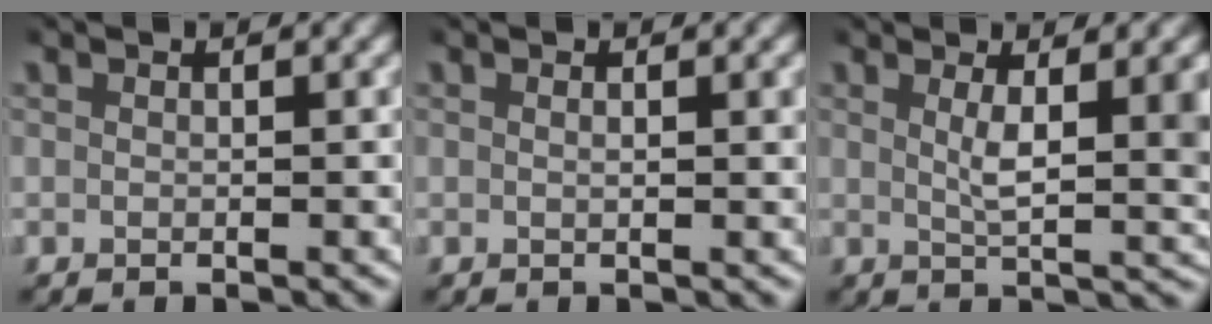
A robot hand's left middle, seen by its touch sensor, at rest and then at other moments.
{"total": 0.7, "force": [0.2, -0.1, 0.6], "torque": [-0.011, -0.002, 0.003]}
{"total": 4.8, "force": [1.1, 1.3, 4.5], "torque": [-0.064, -0.013, 0.022]}